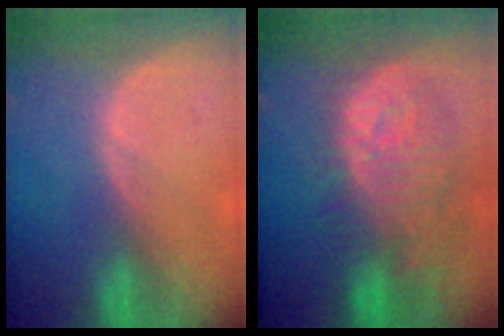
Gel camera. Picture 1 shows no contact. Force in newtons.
{"total": 12.2, "press": 11.0, "slide": 5.2}